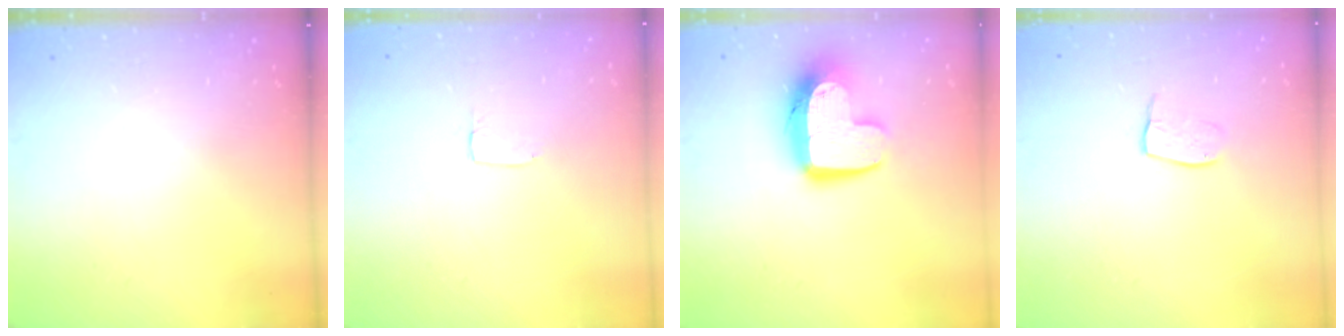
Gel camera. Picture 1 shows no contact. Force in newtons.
{"total": 1.2, "press": 1.2, "slide": 0.0}
{"total": 12.4, "press": 12.4, "slide": 1.0}
{"total": 7.0, "press": 7.0, "slide": 0.5}